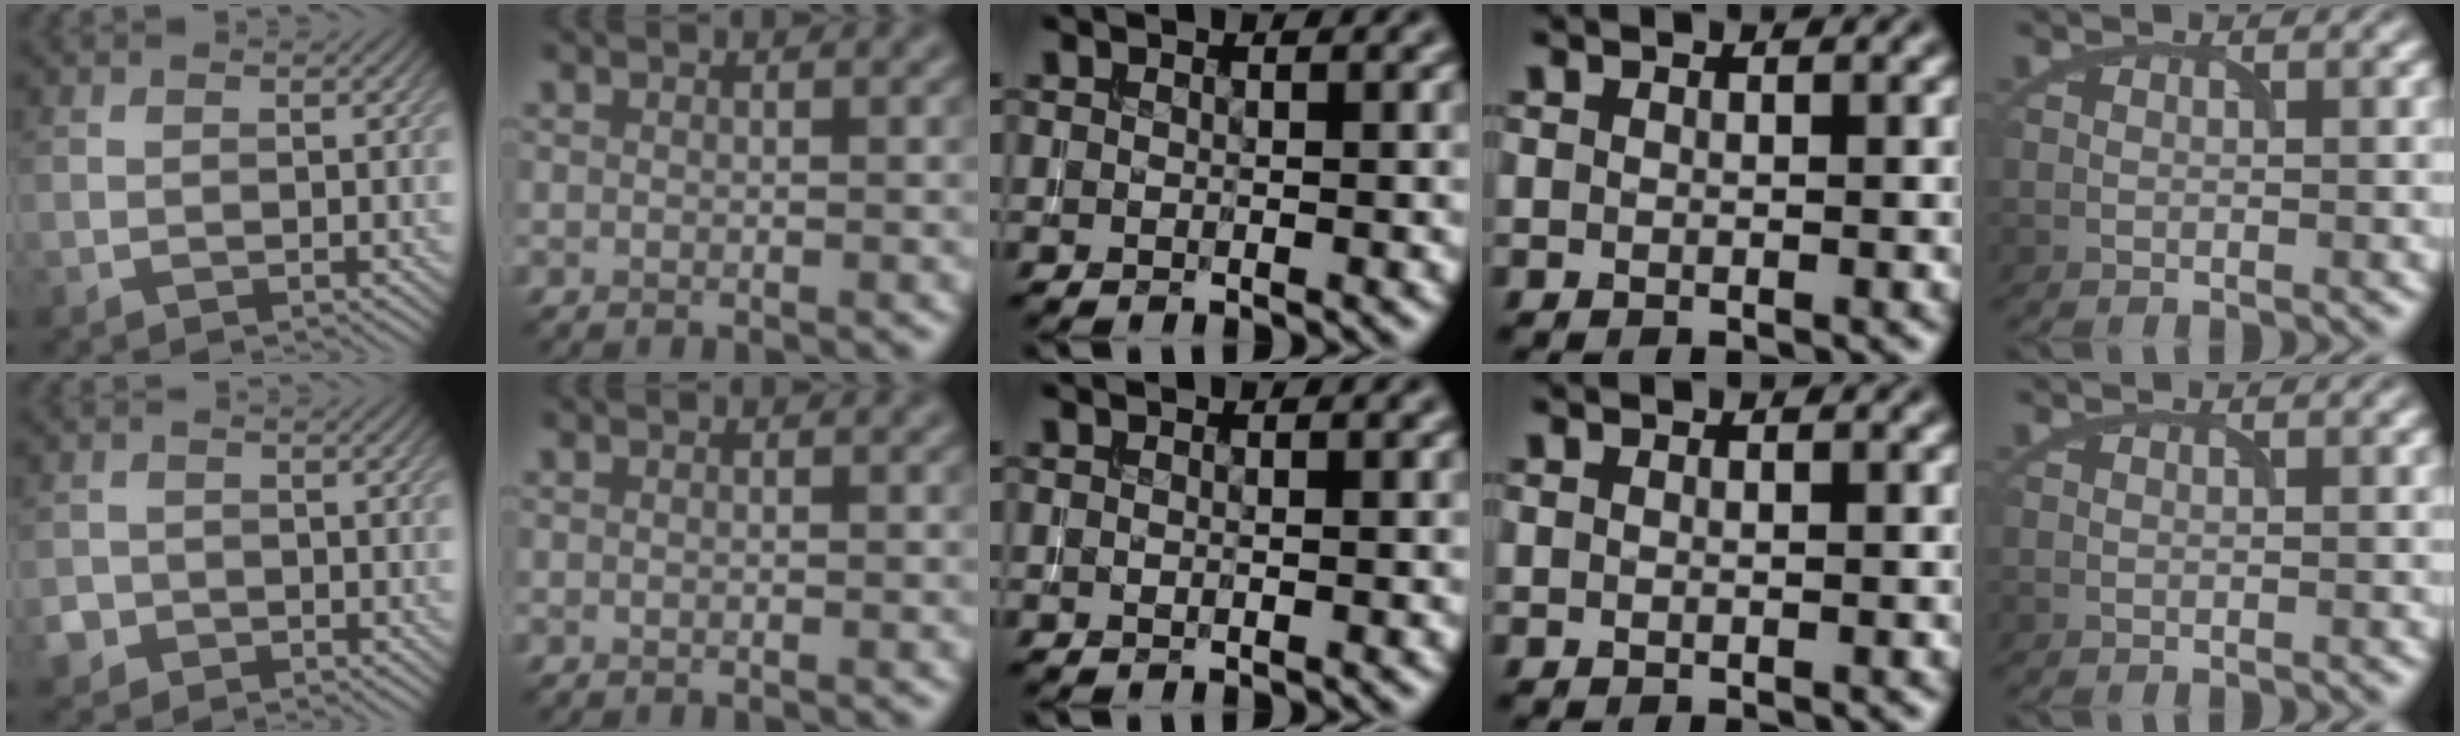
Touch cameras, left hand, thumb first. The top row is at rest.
{"thumb": {"total": 2.6, "force": [-1.5, 2.1, 0.4], "torque": [-0.010, -0.004, -0.032]}}